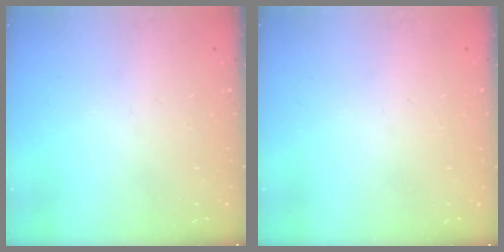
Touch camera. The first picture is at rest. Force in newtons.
{"total": 0.0}